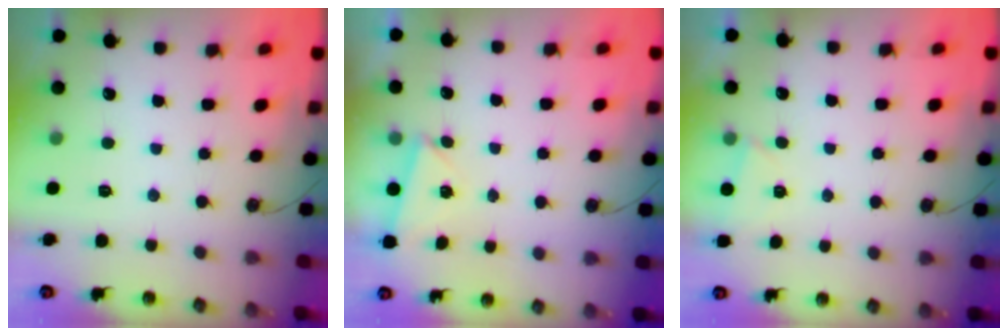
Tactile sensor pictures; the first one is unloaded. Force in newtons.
{"total": 2.2, "press": 2.2, "slide": 0.2}
{"total": 1.7, "press": 1.7, "slide": 0.3}